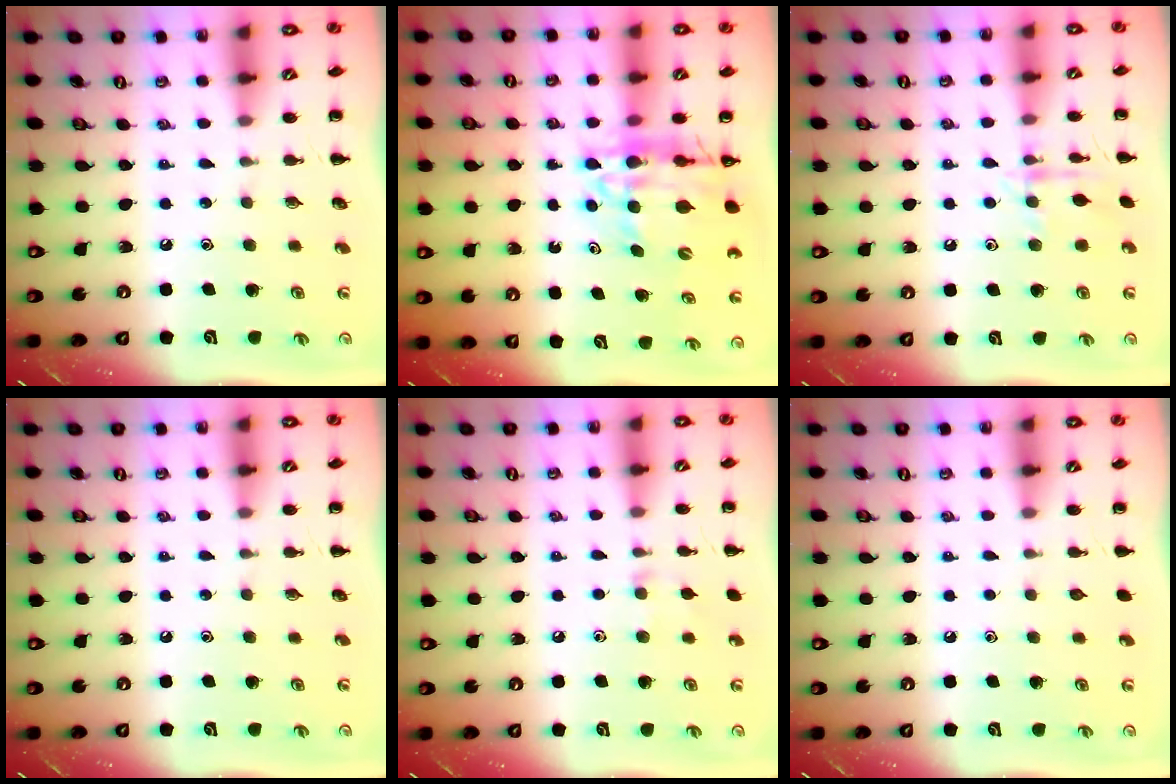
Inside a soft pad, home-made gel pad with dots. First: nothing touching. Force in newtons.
{"total": 15.4, "press": 14.8, "slide": 4.4}
{"total": 8.6, "press": 8.5, "slide": 1.5}
{"total": 0.0}
{"total": 6.2, "press": 6.0, "slide": 1.8}
{"total": 0.0}